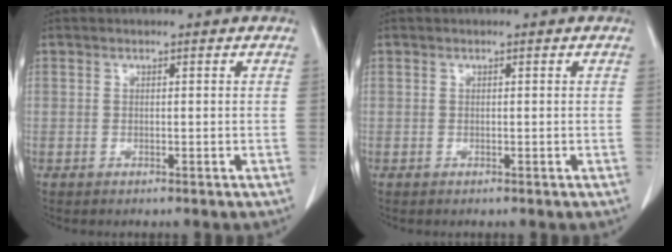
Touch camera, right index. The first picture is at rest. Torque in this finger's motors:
{"motor_torque": [0.00, 0.00, 0.00, 0.00]}